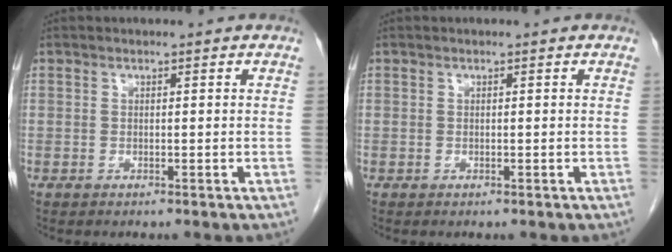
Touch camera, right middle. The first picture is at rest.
{"total": 0.0}